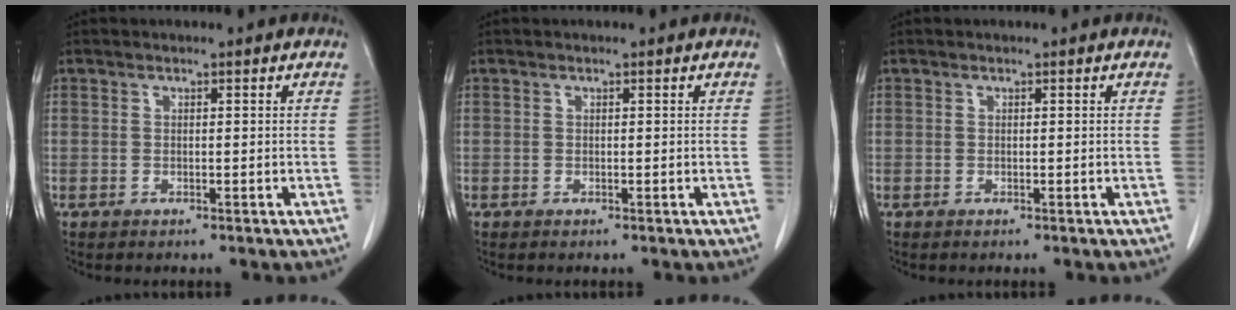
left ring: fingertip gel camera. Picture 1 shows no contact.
{"total": 0.0}
{"total": 0.0}